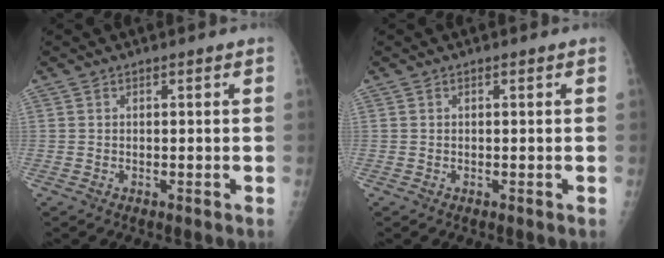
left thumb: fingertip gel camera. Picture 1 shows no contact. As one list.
[{"total": 0.0}]